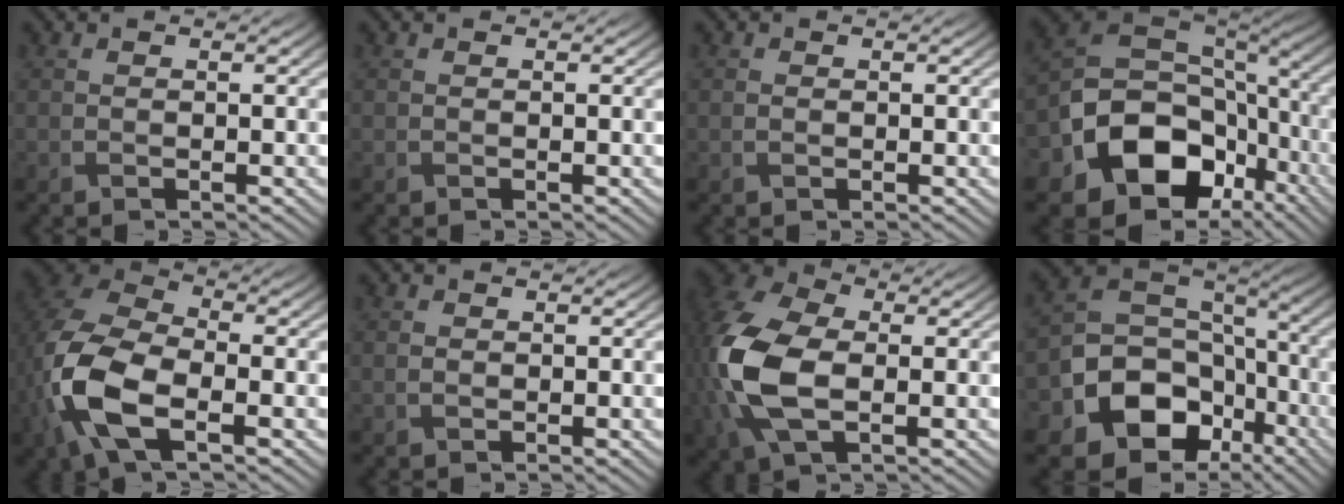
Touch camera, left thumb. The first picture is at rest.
{"total": 0.0}
{"total": 1.0, "force": [0.0, 0.7, 0.7], "torque": [-0.017, -0.001, 0.001]}
{"total": 15.0, "force": [-5.2, 11.3, 8.3], "torque": [-0.185, -0.043, -0.090]}
{"total": 12.8, "force": [-3.4, 7.3, 10.0], "torque": [-0.266, -0.018, -0.070]}
{"total": 1.3, "force": [0.1, 1.0, 0.9], "torque": [-0.025, -0.001, 0.001]}
{"total": 14.2, "force": [-1.0, 9.0, 10.9], "torque": [-0.310, -0.024, -0.016]}
{"total": 13.2, "force": [-5.4, 10.0, 6.6], "torque": [-0.149, -0.041, -0.096]}